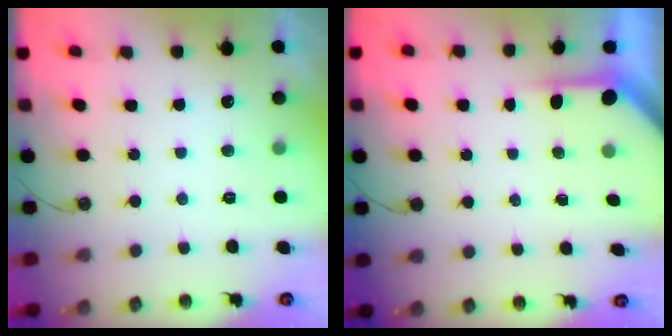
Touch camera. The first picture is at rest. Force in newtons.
{"total": 3.7, "press": 3.7, "slide": 0.3}